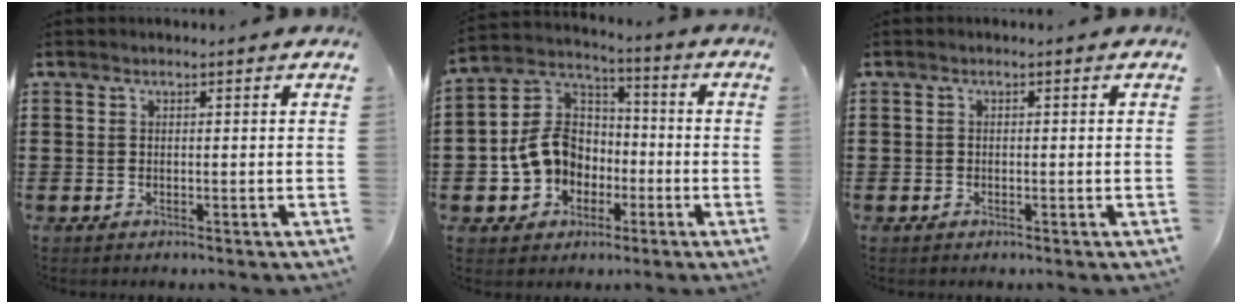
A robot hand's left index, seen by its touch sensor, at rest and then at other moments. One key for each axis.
{"total": 10.1, "fx": -2.5, "fy": 8.6, "fz": 4.5, "tx": -0.137, "ty": 0.014, "tz": -0.051}
{"total": 0.6, "fx": -0.3, "fy": 0.4, "fz": 0.2, "tx": -0.005, "ty": 0.001, "tz": -0.006}